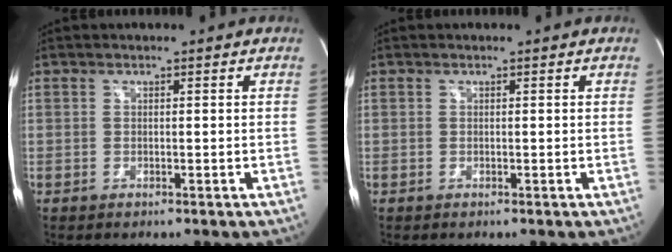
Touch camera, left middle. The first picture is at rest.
{"total": 0.0}